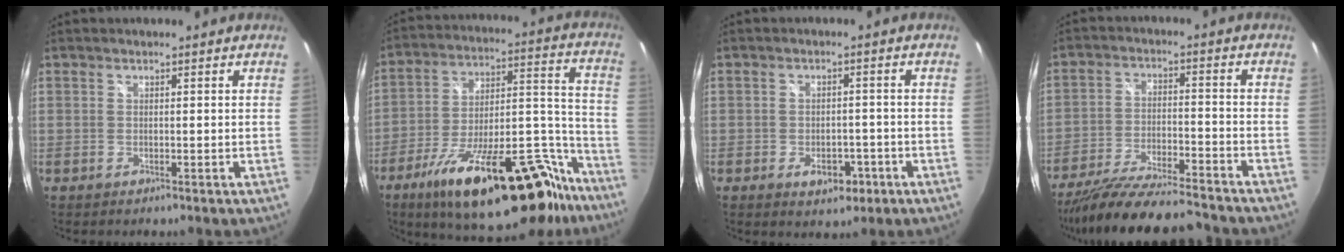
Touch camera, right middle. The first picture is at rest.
{"total": 30.5, "force": [-21.8, 10.1, 18.8], "torque": [-0.264, 0.007, -0.313]}
{"total": 5.3, "force": [-2.6, 3.4, 3.2], "torque": [-0.057, 0.001, -0.029]}
{"total": 18.7, "force": [-16.6, 2.2, 8.2], "torque": [-0.165, -0.038, -0.268]}